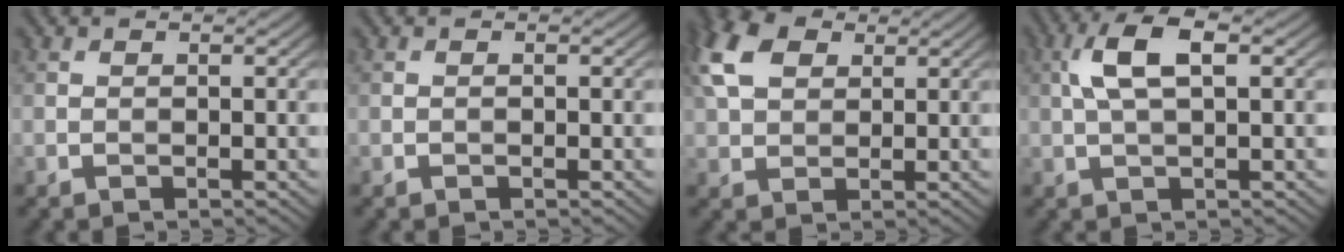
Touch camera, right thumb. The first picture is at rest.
{"total": 0.0}
{"total": 7.9, "force": [3.1, 5.2, 5.2], "torque": [-0.145, 0.024, 0.058]}
{"total": 5.8, "force": [1.4, 2.0, 5.3], "torque": [-0.112, 0.013, 0.025]}